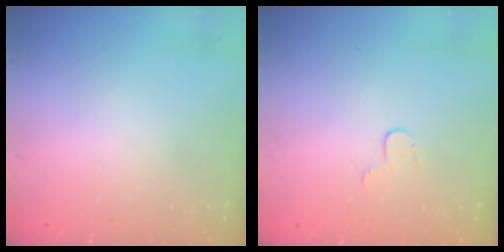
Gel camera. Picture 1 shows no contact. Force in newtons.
{"total": 3.2, "press": 3.2, "slide": 0.3}